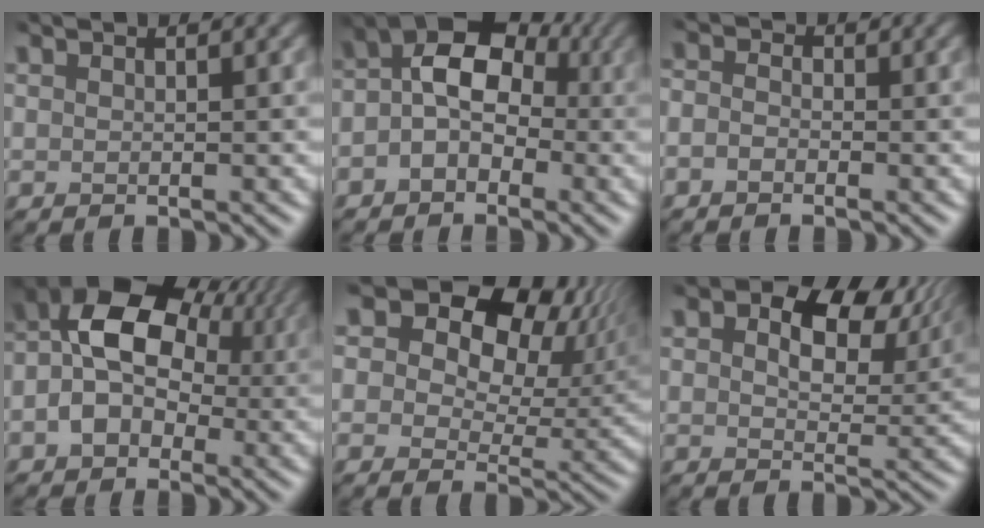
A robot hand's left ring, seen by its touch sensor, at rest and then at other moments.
{"total": 5.9, "force": [-1.6, 4.4, 3.6], "torque": [-0.041, 0.011, -0.041]}
{"total": 2.2, "force": [-2.0, 0.7, -0.4], "torque": [-0.010, -0.010, -0.026]}
{"total": 8.5, "force": [-0.7, 6.1, 5.8], "torque": [-0.106, 0.002, -0.008]}
{"total": 12.7, "force": [5.4, 8.8, 7.5], "torque": [-0.131, 0.025, 0.080]}
{"total": 8.9, "force": [3.5, 5.9, 5.7], "torque": [-0.095, -0.010, 0.074]}